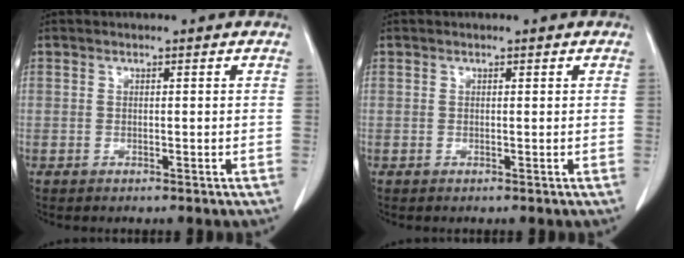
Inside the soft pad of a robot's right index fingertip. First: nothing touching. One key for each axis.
{"total": 0.0}